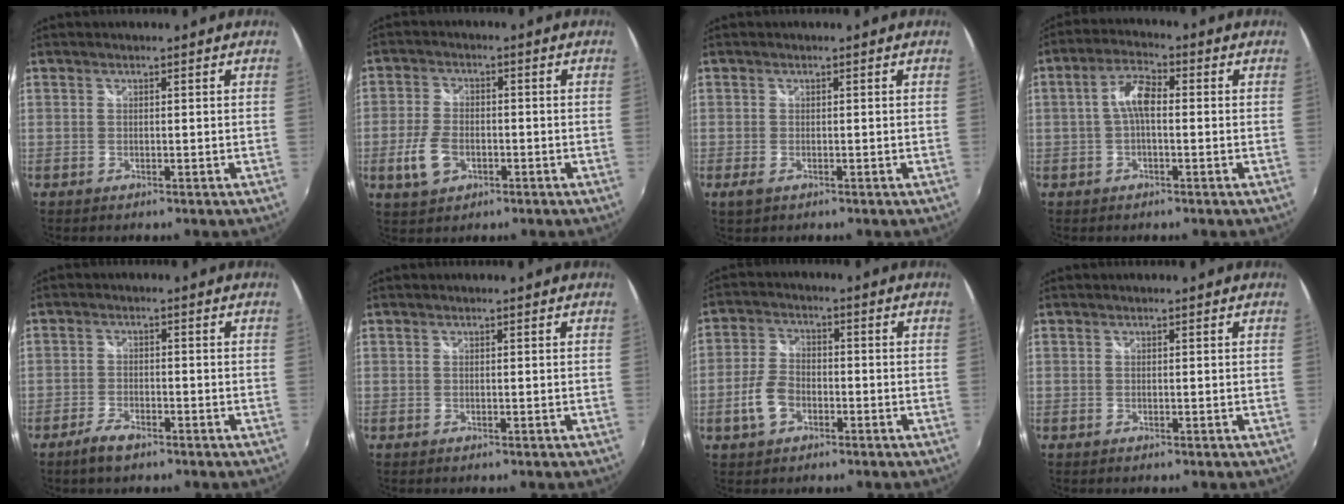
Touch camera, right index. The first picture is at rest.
{"total": 7.0, "force": [-2.5, 4.3, 4.8], "torque": [-0.113, -0.003, -0.044]}
{"total": 1.9, "force": [-1.0, 1.0, 1.2], "torque": [-0.026, -0.007, -0.018]}
{"total": 5.2, "force": [-0.3, 2.1, 4.8], "torque": [-0.097, 0.017, -0.007]}
{"total": 4.1, "force": [-3.1, 1.4, 2.2], "torque": [-0.061, -0.004, -0.061]}
{"total": 0.0}
{"total": 6.4, "force": [-2.7, 4.1, 4.1], "torque": [-0.091, 0.007, -0.049]}
{"total": 0.0}